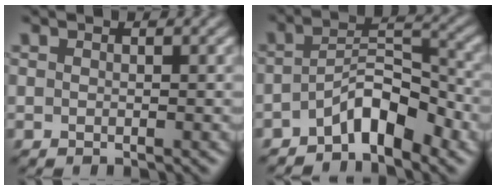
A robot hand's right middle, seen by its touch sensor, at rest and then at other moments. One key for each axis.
{"total": 5.3, "fx": -3.2, "fy": 2.0, "fz": 3.7, "tx": -0.056, "ty": 0.016, "tz": -0.057}